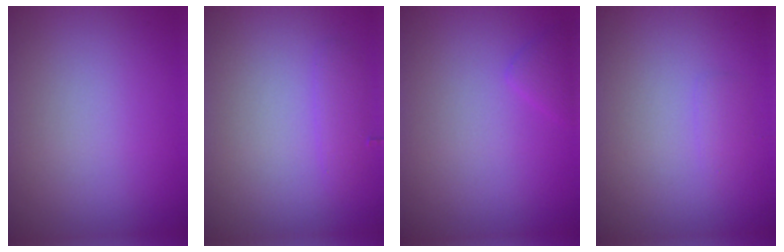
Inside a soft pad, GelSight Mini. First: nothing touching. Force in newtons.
{"total": 1.3, "press": 1.3, "slide": 0.1}
{"total": 1.1, "press": 1.1, "slide": 0.1}
{"total": 0.7, "press": 0.7, "slide": 0.0}